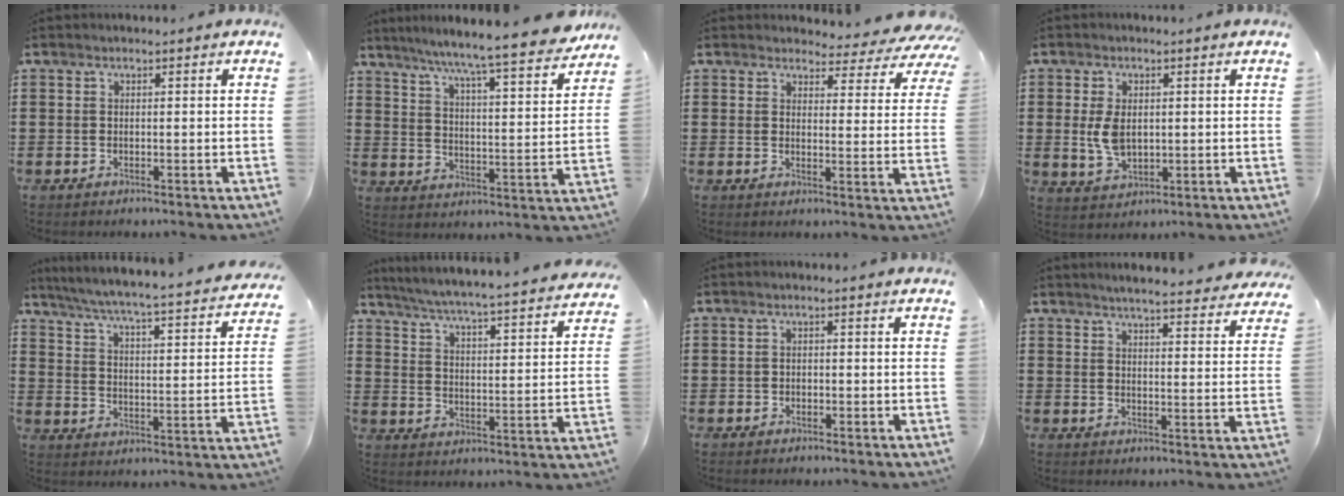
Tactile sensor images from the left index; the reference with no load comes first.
{"total": 7.7, "force": [6.7, -0.6, 3.6], "torque": [-0.090, -0.054, 0.106]}
{"total": 3.6, "force": [3.3, 0.9, 0.9], "torque": [-0.027, -0.021, 0.055]}
{"total": 5.1, "force": [0.6, 3.1, 4.0], "torque": [-0.104, 0.000, 0.004]}
{"total": 4.9, "force": [4.4, -0.7, 2.0], "torque": [-0.062, -0.045, 0.064]}
{"total": 4.9, "force": [4.6, -1.0, 1.5], "torque": [-0.052, -0.042, 0.069]}
{"total": 0.8, "force": [-0.4, 0.7, 0.2], "torque": [-0.007, 0.002, -0.009]}
{"total": 4.6, "force": [4.4, -0.5, 1.3], "torque": [-0.040, -0.024, 0.077]}